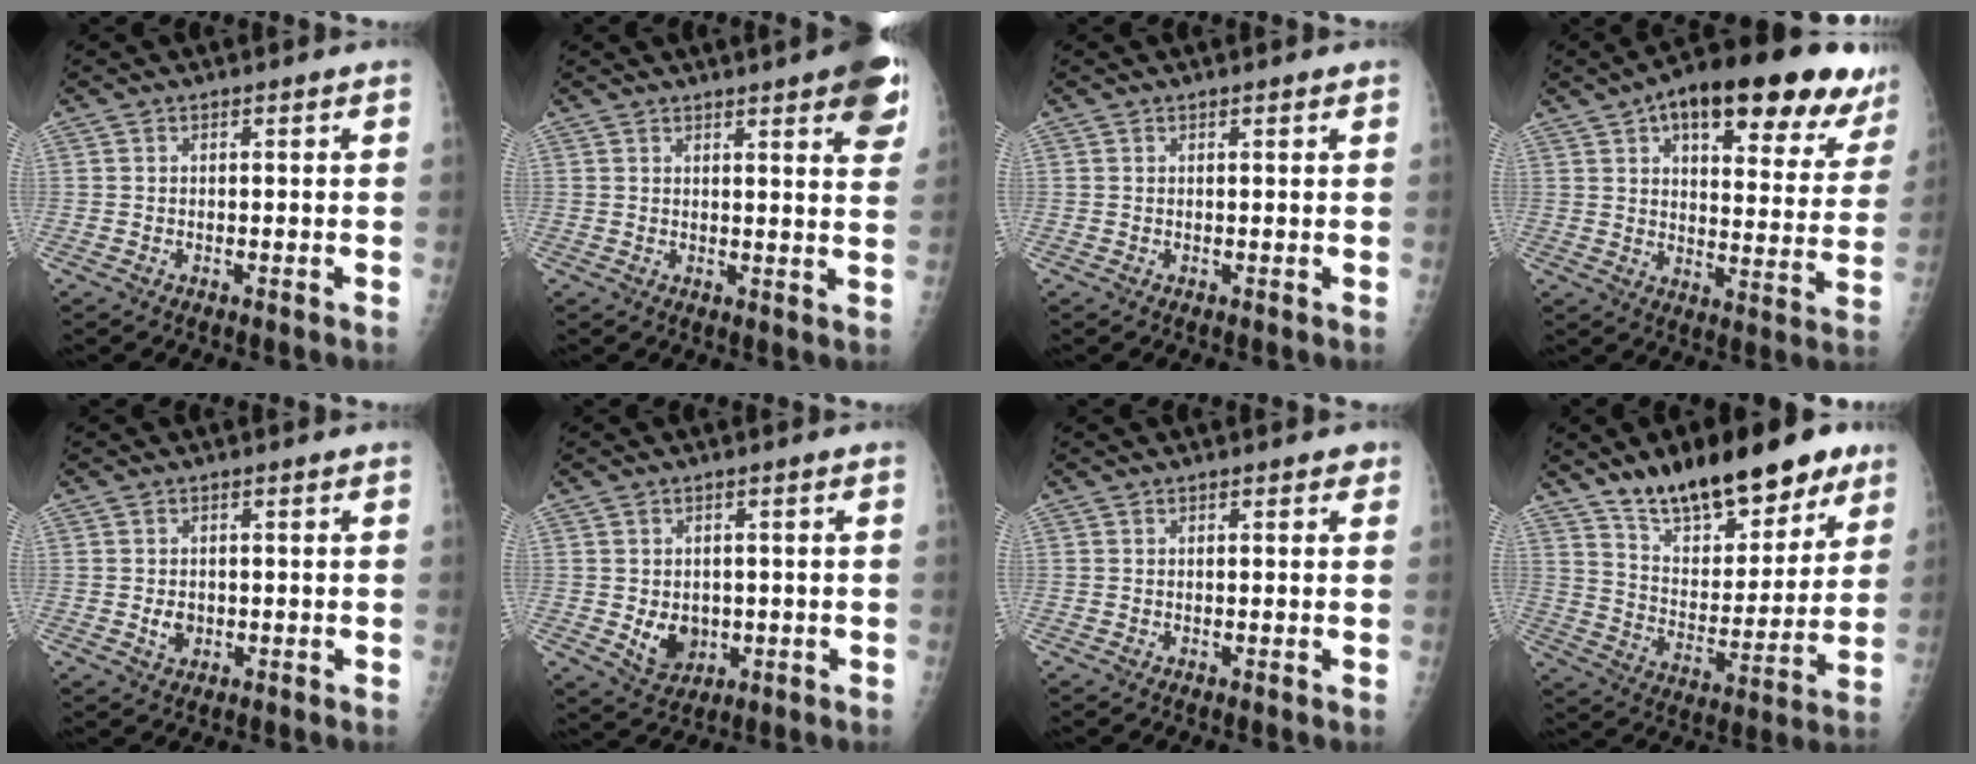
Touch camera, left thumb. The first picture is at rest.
{"total": 11.1, "force": [6.2, 2.2, 9.0], "torque": [-0.088, -0.018, 0.067]}
{"total": 0.9, "force": [0.4, 0.2, 0.7], "torque": [-0.011, 0.001, 0.006]}
{"total": 25.8, "force": [15.0, 10.2, 18.3], "torque": [-0.218, -0.019, 0.202]}
{"total": 2.6, "force": [-0.3, 2.0, 1.7], "torque": [-0.016, 0.003, -0.001]}
{"total": 6.2, "force": [-0.8, 4.8, 3.7], "torque": [-0.037, -0.003, 0.002]}
{"total": 1.8, "force": [0.9, 0.8, 1.3], "torque": [-0.011, 0.000, 0.009]}
{"total": 22.1, "force": [15.1, 9.3, 13.2], "torque": [-0.156, -0.063, 0.244]}